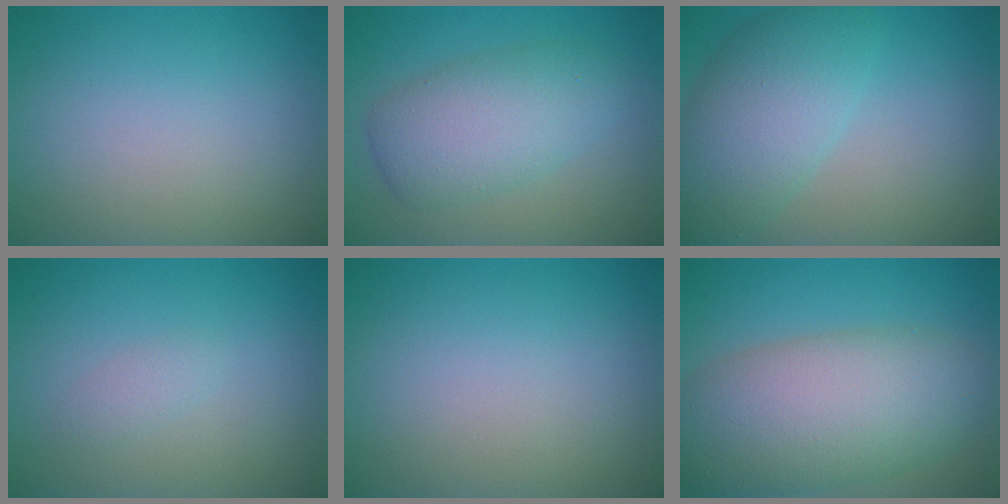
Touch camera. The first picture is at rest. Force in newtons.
{"total": 5.4, "press": 5.4, "slide": 0.1}
{"total": 6.4, "press": 6.4, "slide": 0.3}
{"total": 1.1, "press": 1.1, "slide": 0.1}
{"total": 0.0}
{"total": 9.6, "press": 9.5, "slide": 0.7}